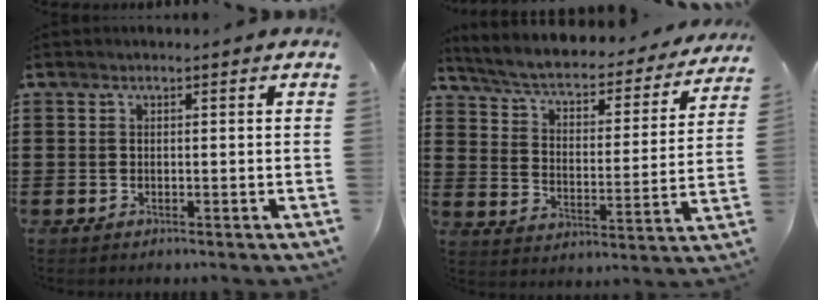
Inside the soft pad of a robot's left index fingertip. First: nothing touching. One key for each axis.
{"total": 4.0, "fx": 3.2, "fy": 1.0, "fz": 2.1, "tx": -0.060, "ty": -0.033, "tz": 0.045}